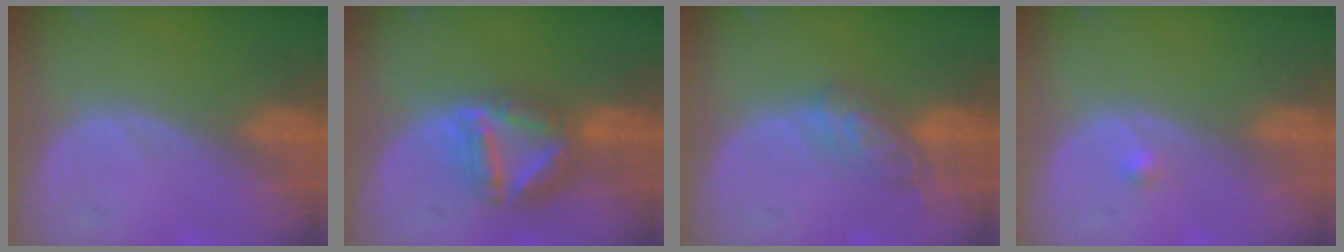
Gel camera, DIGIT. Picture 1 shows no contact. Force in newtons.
{"total": 7.7, "press": 6.7, "slide": 3.7}
{"total": 5.7, "press": 5.0, "slide": 2.6}
{"total": 0.8, "press": 0.6, "slide": 0.4}